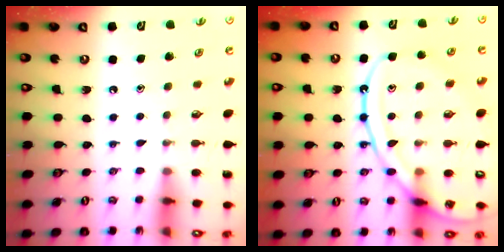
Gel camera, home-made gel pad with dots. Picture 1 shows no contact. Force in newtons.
{"total": 18.2, "press": 18.2, "slide": 1.3}